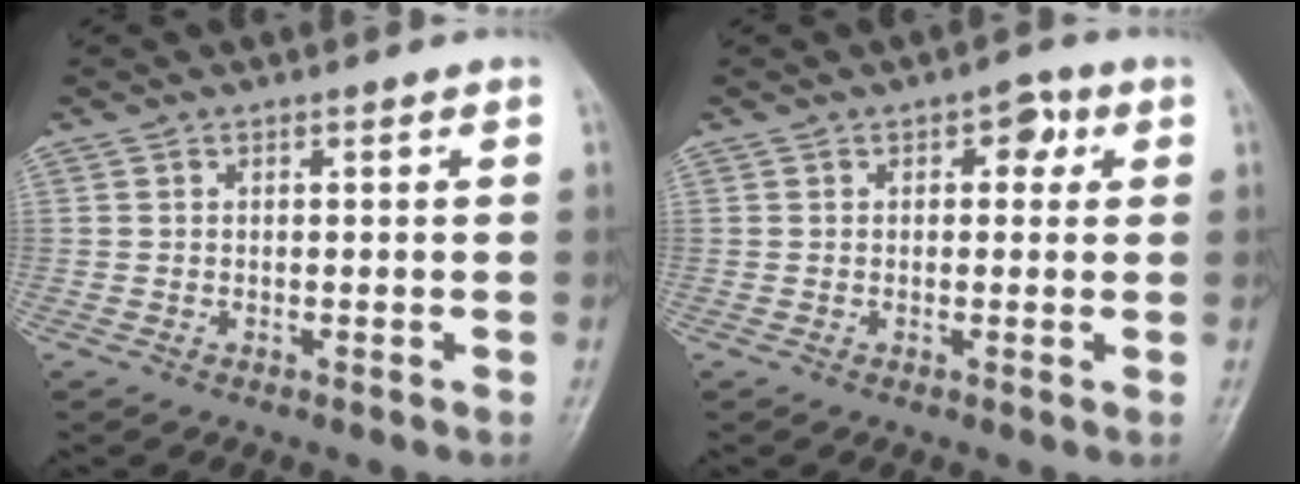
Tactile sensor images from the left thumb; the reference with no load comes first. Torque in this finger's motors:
{"motor_torque": [-0.17, 0.21, -0.23, -0.08, 0.00]}